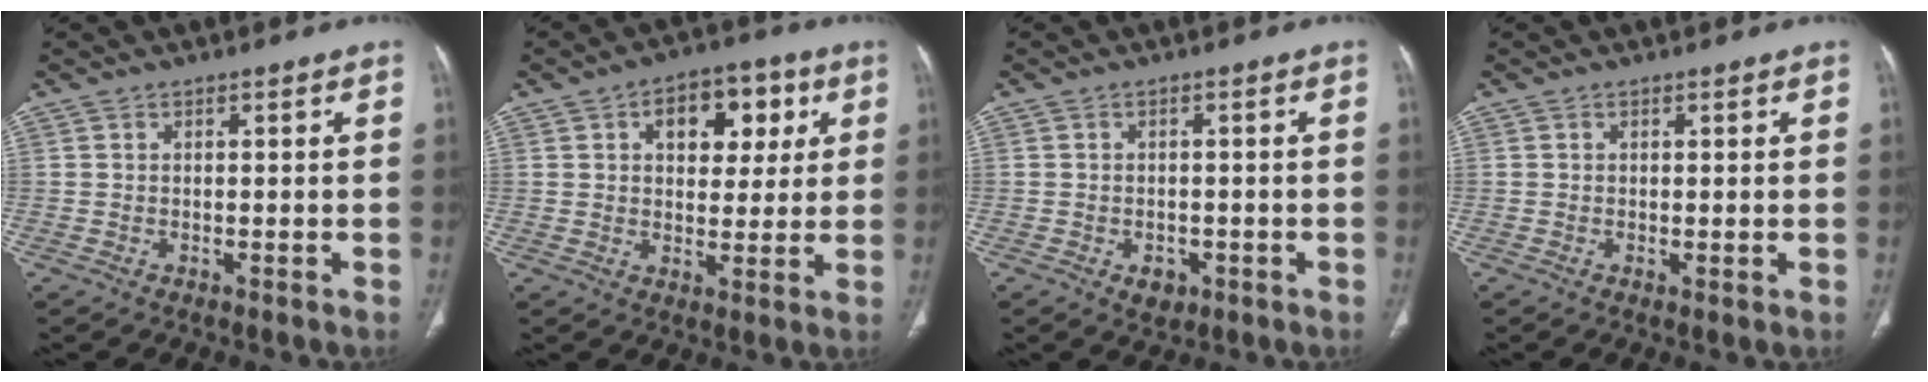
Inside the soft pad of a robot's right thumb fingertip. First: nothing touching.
{"total": 11.4, "force": [4.0, 7.1, 7.9], "torque": [-0.066, 0.002, 0.055]}
{"total": 2.9, "force": [-1.2, 2.1, 1.6], "torque": [-0.012, 0.003, -0.009]}
{"total": 0.6, "force": [0.0, 0.2, 0.6], "torque": [-0.015, -0.005, 0.001]}